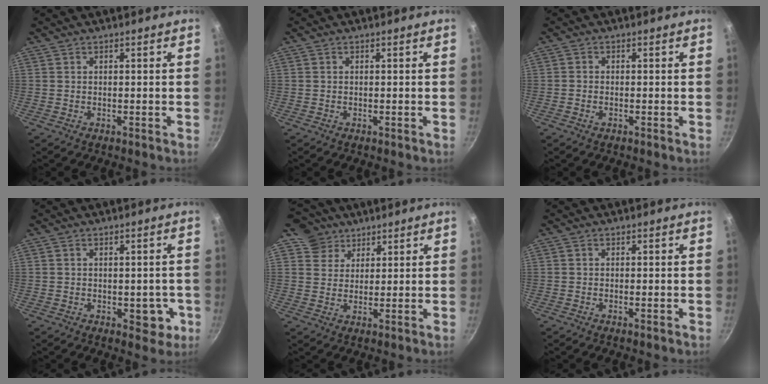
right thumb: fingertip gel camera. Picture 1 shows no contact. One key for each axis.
{"total": 0.0}
{"total": 1.0, "fx": -0.6, "fy": 0.5, "fz": 0.7, "tx": -0.021, "ty": 0.004, "tz": -0.015}
{"total": 5.6, "fx": -1.4, "fy": 3.5, "fz": 4.1, "tx": -0.018, "ty": 0.011, "tz": -0.013}
{"total": 6.2, "fx": 3.8, "fy": 4.9, "fz": 0.5, "tx": 0.032, "ty": -0.002, "tz": 0.059}
{"total": 1.2, "fx": -0.4, "fy": 0.3, "fz": 1.0, "tx": -0.021, "ty": 0.003, "tz": -0.010}